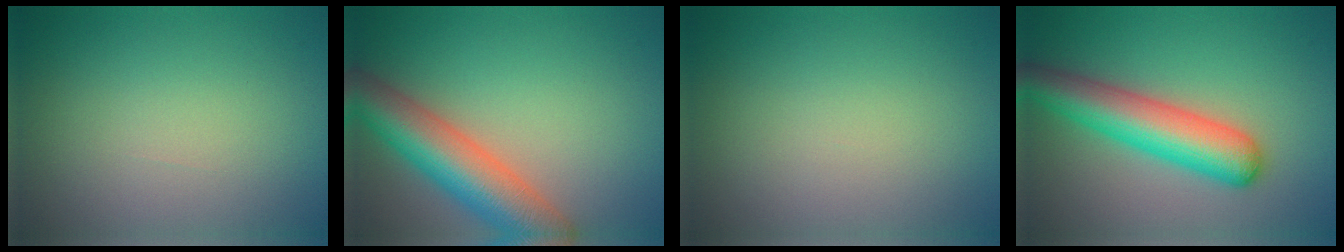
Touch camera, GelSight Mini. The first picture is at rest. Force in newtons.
{"total": 8.0, "press": 8.0, "slide": 0.3}
{"total": 0.0}
{"total": 6.6, "press": 6.6, "slide": 0.2}